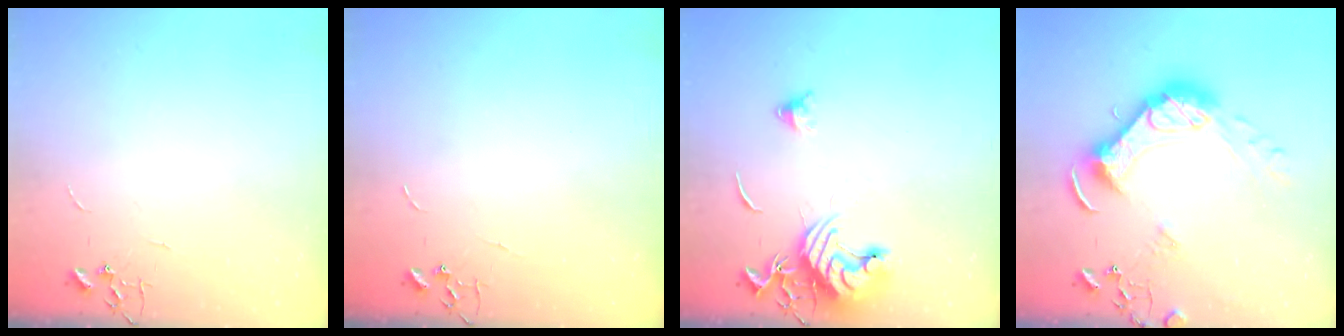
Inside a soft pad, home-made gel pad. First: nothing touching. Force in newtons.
{"total": 0.0}
{"total": 13.8, "press": 13.7, "slide": 1.6}
{"total": 16.9, "press": 16.8, "slide": 2.1}